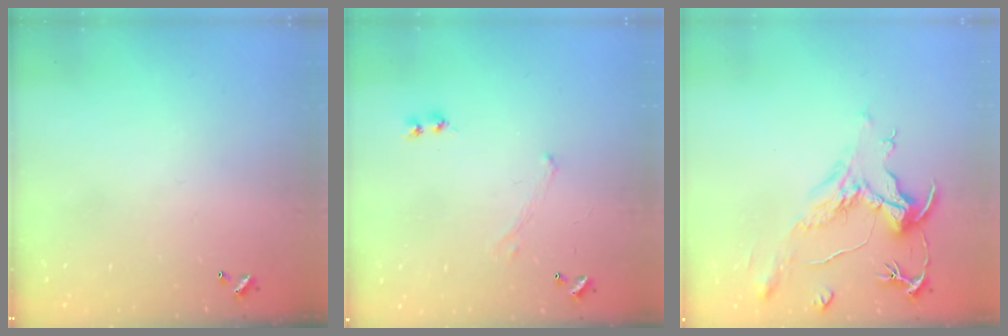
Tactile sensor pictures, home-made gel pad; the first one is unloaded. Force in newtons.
{"total": 0.7, "press": 0.6, "slide": 0.2}
{"total": 2.1, "press": 1.7, "slide": 1.3}